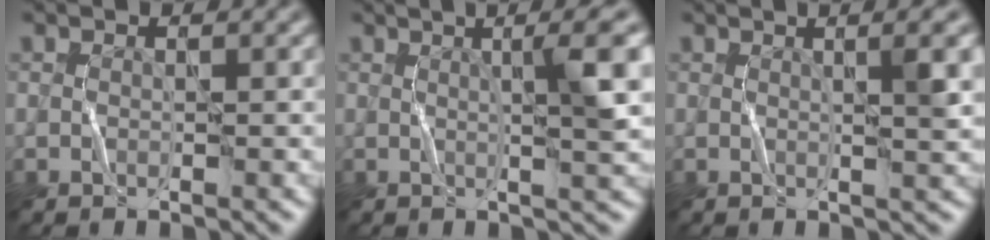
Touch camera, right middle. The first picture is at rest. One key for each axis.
{"total": 5.3, "fx": 0.9, "fy": 0.6, "fz": 5.2, "tx": -0.073, "ty": 0.012, "tz": 0.022}
{"total": 4.0, "fx": 0.5, "fy": 0.9, "fz": 3.9, "tx": -0.047, "ty": 0.011, "tz": 0.014}